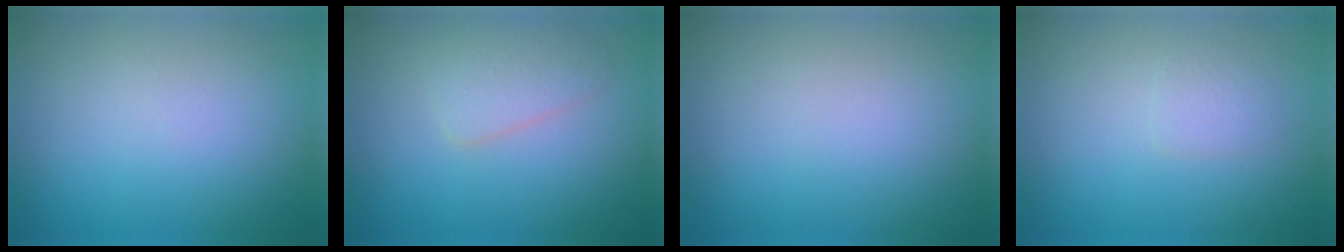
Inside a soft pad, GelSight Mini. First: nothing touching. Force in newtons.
{"total": 2.4, "press": 2.4, "slide": 0.1}
{"total": 0.0}
{"total": 1.1, "press": 1.1, "slide": 0.0}